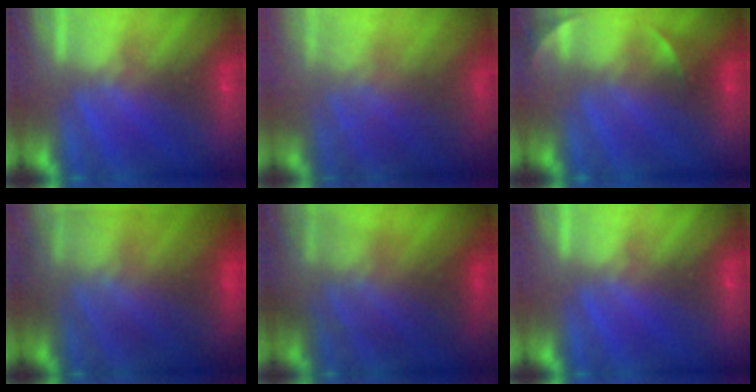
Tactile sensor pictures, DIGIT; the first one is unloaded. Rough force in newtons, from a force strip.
{"total": 8.3}
{"total": 2.2}
{"total": 7.4}
{"total": 5.1}
{"total": 0.0}